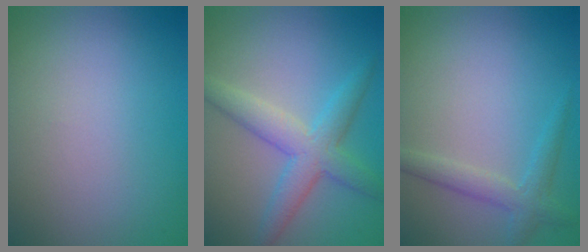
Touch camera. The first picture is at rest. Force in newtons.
{"total": 4.4, "press": 4.4, "slide": 0.0}
{"total": 2.3, "press": 2.3, "slide": 0.1}